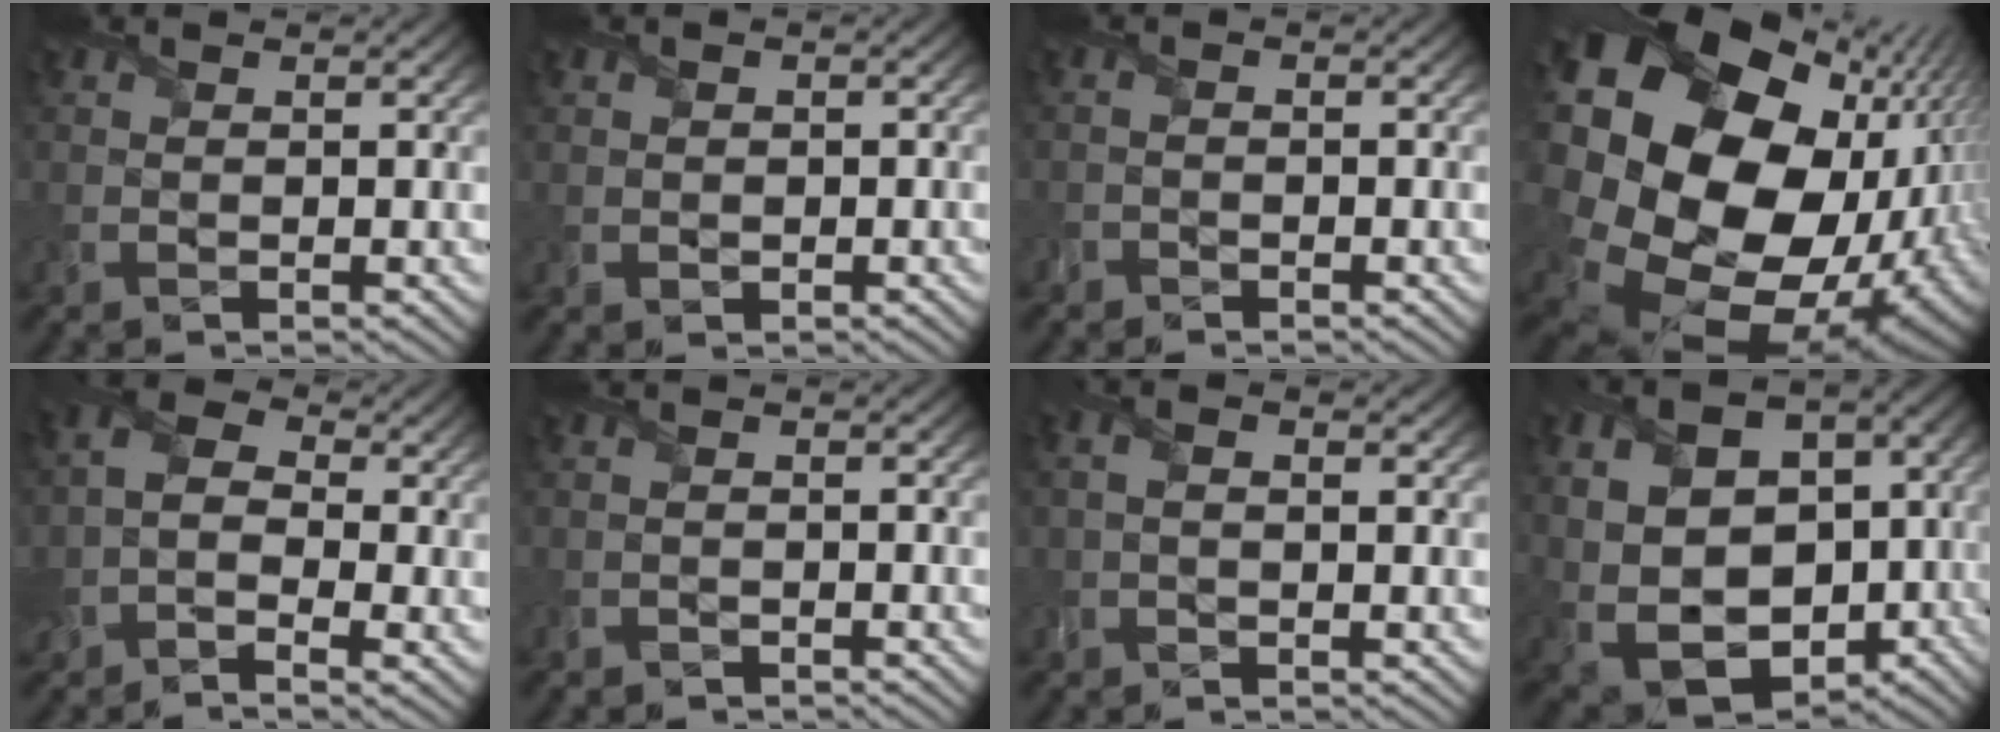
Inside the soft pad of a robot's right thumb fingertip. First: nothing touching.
{"total": 0.7, "force": [-0.2, 0.7, 0.0], "torque": [-0.003, -0.003, -0.004]}
{"total": 1.2, "force": [-1.2, 0.3, -0.1], "torque": [0.007, -0.001, -0.024]}
{"total": 23.4, "force": [1.4, 18.4, 14.3], "torque": [-0.327, -0.061, 0.014]}
{"total": 5.5, "force": [-1.1, 3.4, 4.2], "torque": [-0.089, 0.006, -0.033]}
{"total": 1.1, "force": [-1.1, 0.2, -0.2], "torque": [0.005, -0.003, -0.022]}
{"total": 2.2, "force": [-0.1, 1.0, 1.9], "torque": [-0.040, 0.003, -0.001]}
{"total": 15.7, "force": [-1.8, 11.3, 10.7], "torque": [-0.212, -0.025, 0.006]}